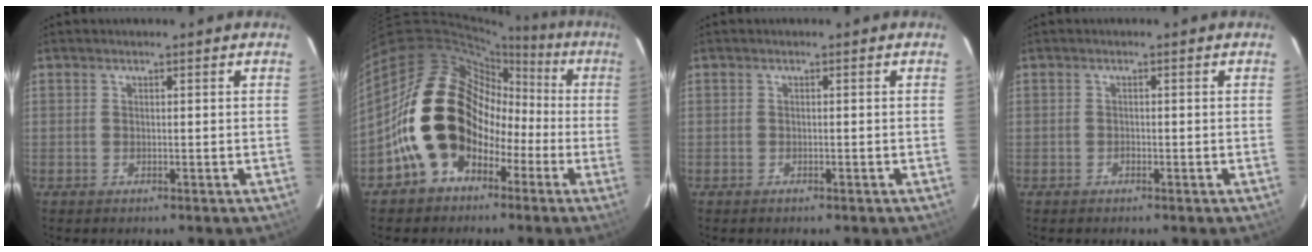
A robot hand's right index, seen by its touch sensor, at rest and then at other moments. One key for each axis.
{"total": 19.8, "fx": -5.0, "fy": 16.4, "fz": 10.0, "tx": -0.210, "ty": 0.046, "tz": -0.064}
{"total": 0.6, "fx": -0.5, "fy": 0.2, "fz": 0.3, "tx": -0.005, "ty": 0.001, "tz": -0.009}
{"total": 0.6, "fx": -0.5, "fy": 0.4, "fz": 0.0, "tx": 0.000, "ty": 0.001, "tz": -0.008}